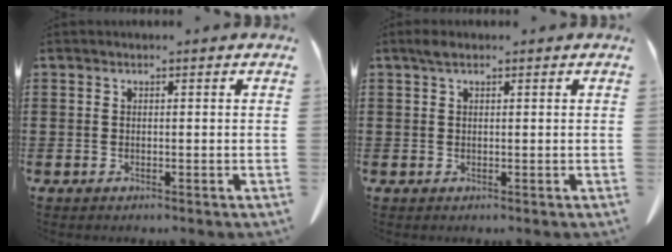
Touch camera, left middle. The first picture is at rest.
{"total": 1.4, "force": [0.9, 0.7, 0.8], "torque": [-0.021, 0.003, 0.017]}